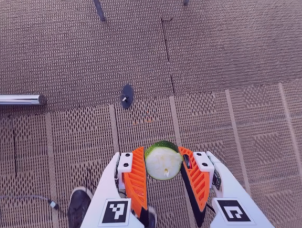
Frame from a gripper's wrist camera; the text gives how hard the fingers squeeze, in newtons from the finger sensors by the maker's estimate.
{"total": 9.0, "left": 8.7, "right": 9.4}